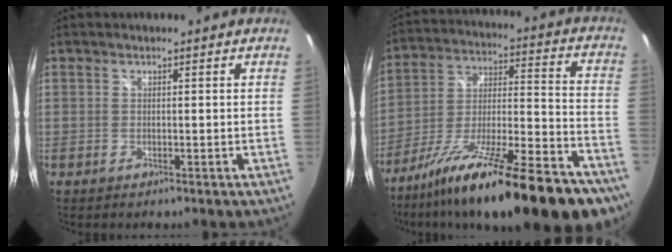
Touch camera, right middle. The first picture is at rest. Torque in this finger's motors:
{"motor_torque": [1.12, -1.02, 1.06, 0.21]}